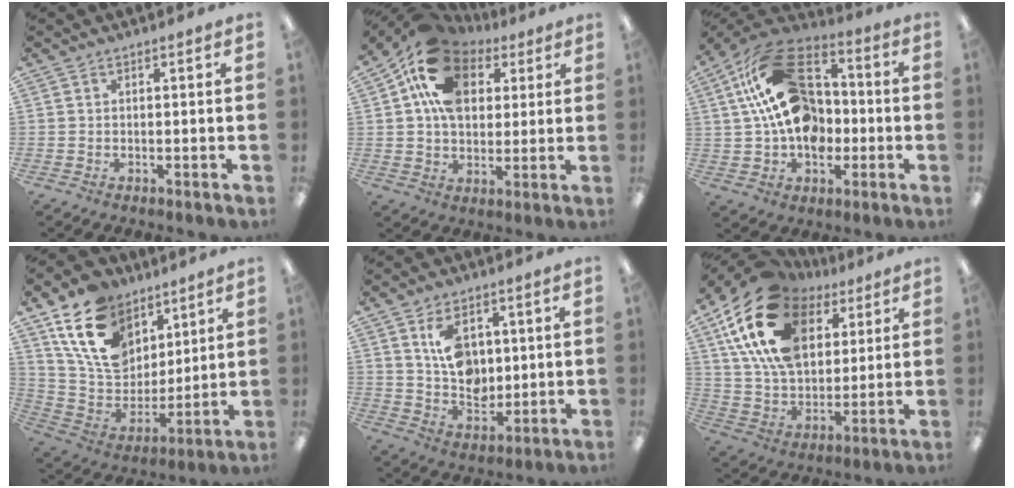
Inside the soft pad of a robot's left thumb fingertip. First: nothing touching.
{"total": 15.8, "force": [6.8, 11.3, 8.7], "torque": [-0.154, -0.013, 0.130]}
{"total": 23.1, "force": [4.1, 16.2, 15.9], "torque": [-0.287, 0.004, 0.079]}
{"total": 18.9, "force": [10.3, 13.0, 9.0], "torque": [-0.168, -0.040, 0.199]}
{"total": 9.8, "force": [3.6, 7.1, 5.7], "torque": [-0.086, 0.002, 0.068]}
{"total": 23.0, "force": [11.0, 14.5, 14.0], "torque": [-0.292, -0.036, 0.196]}